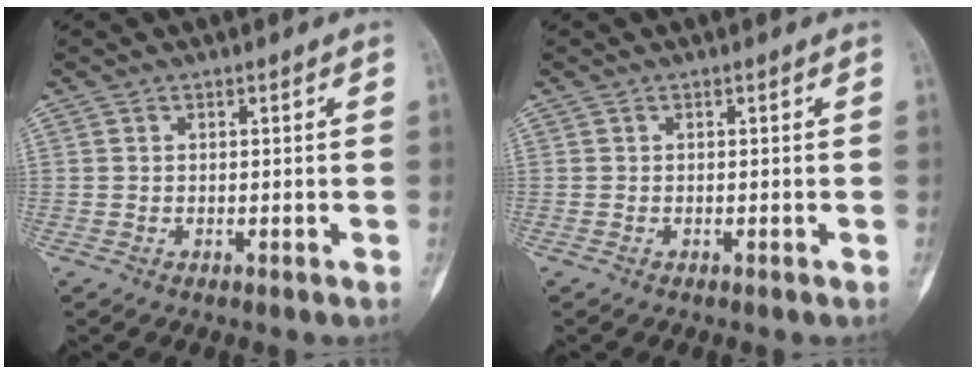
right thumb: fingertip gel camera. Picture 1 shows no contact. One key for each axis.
{"total": 0.0}